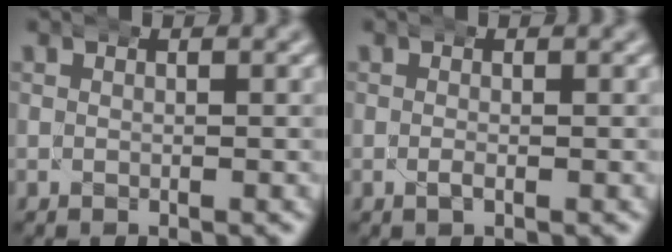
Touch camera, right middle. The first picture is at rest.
{"total": 0.7, "force": [-0.4, 0.2, 0.5], "torque": [-0.018, -0.005, -0.005]}